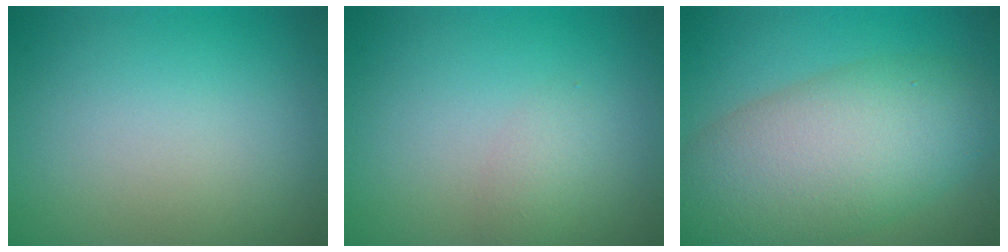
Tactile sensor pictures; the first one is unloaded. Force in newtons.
{"total": 1.1, "press": 1.1, "slide": 0.1}
{"total": 9.9, "press": 9.9, "slide": 0.6}